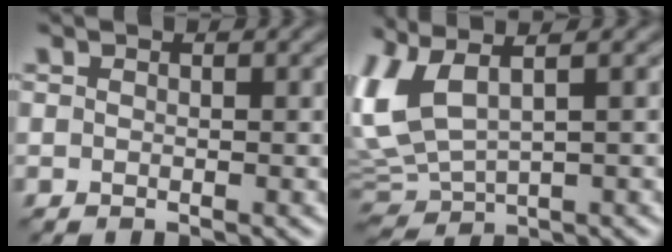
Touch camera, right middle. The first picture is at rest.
{"total": 6.1, "force": [1.2, 2.9, 5.2], "torque": [-0.139, 0.014, 0.027]}